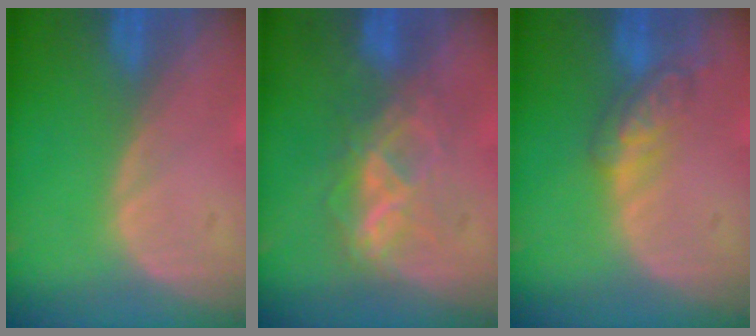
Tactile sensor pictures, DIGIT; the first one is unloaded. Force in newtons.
{"total": 6.1, "press": 5.8, "slide": 2.0}
{"total": 5.5, "press": 5.0, "slide": 2.4}